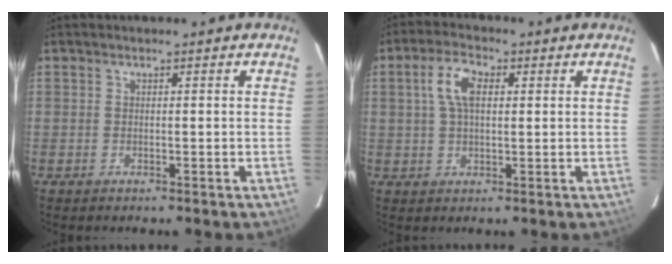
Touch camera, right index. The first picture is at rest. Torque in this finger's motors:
{"motor_torque": [0.19, 0.06, 0.31, 0.08]}